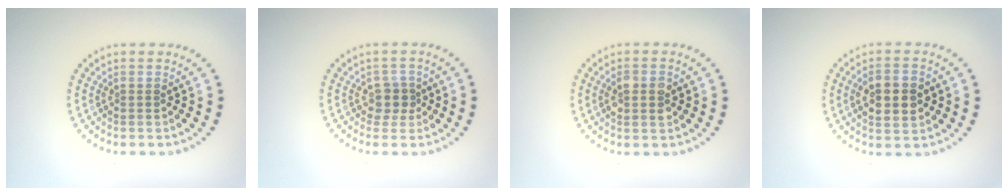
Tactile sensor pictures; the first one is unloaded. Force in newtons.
{"total": 1.8, "press": 1.4, "slide": 1.2}
{"total": 2.2, "press": 2.2, "slide": 0.3}
{"total": 4.5, "press": 4.5, "slide": 0.1}